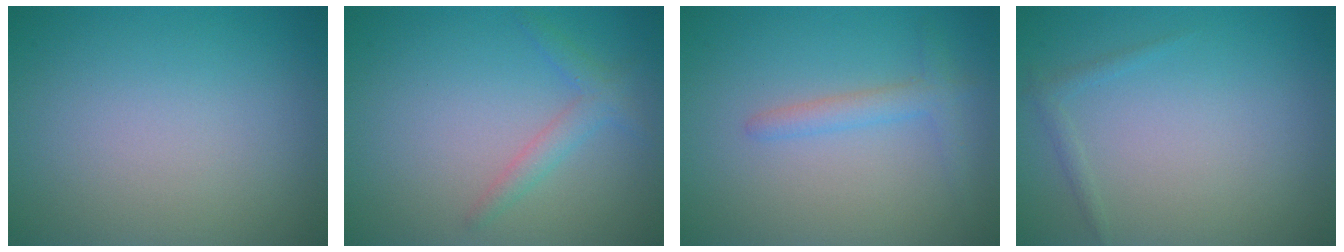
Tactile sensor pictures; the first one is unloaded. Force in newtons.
{"total": 1.9, "press": 1.9, "slide": 0.0}
{"total": 2.0, "press": 1.9, "slide": 0.2}
{"total": 0.8, "press": 0.8, "slide": 0.1}